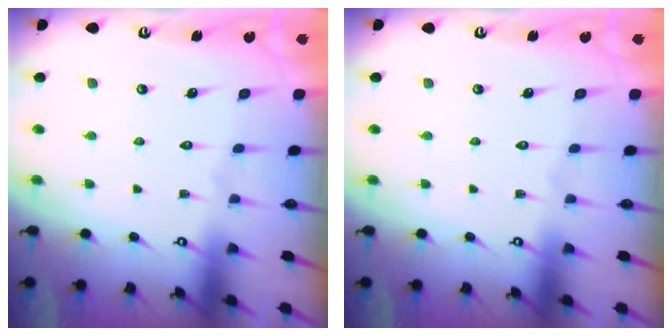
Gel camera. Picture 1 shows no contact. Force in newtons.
{"total": 0.0}